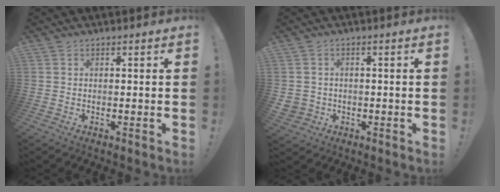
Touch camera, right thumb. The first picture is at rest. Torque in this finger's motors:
{"motor_torque": [0.04, 0.17, -0.12, -0.18, -0.03]}